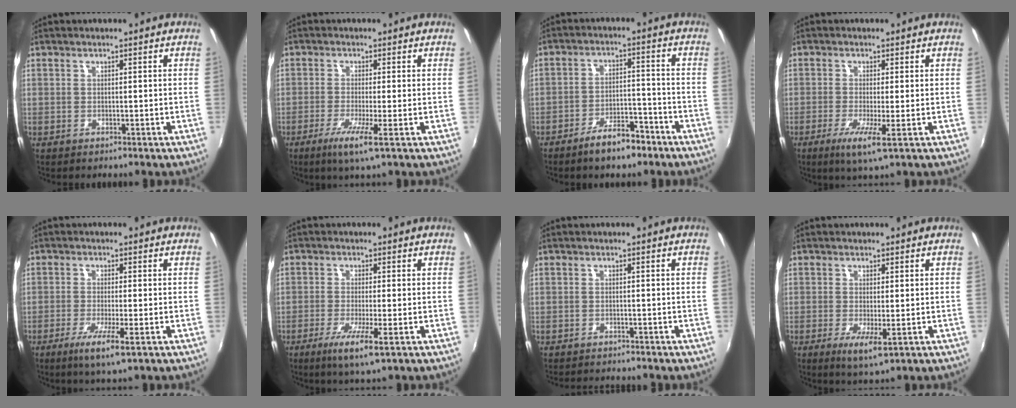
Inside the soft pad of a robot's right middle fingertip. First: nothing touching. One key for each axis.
{"total": 5.5, "fx": -2.5, "fy": -0.4, "fz": 4.8, "tx": -0.107, "ty": -0.015, "tz": -0.049}
{"total": 7.7, "fx": -5.8, "fy": 2.7, "fz": 4.4, "tx": -0.084, "ty": 0.010, "tz": -0.085}
{"total": 5.1, "fx": -1.9, "fy": -0.1, "fz": 4.8, "tx": -0.102, "ty": -0.016, "tz": -0.036}
{"total": 5.7, "fx": -2.7, "fy": 0.1, "fz": 5.0, "tx": -0.107, "ty": -0.016, "tz": -0.050}
{"total": 6.1, "fx": -2.8, "fy": 0.0, "fz": 5.5, "tx": -0.116, "ty": -0.018, "tz": -0.052}
{"total": 2.9, "fx": -2.8, "fy": 0.5, "fz": 0.6, "tx": -0.020, "ty": -0.014, "tz": -0.044}
{"total": 4.4, "fx": -1.2, "fy": 0.7, "fz": 4.2, "tx": -0.080, "ty": -0.016, "tz": -0.017}